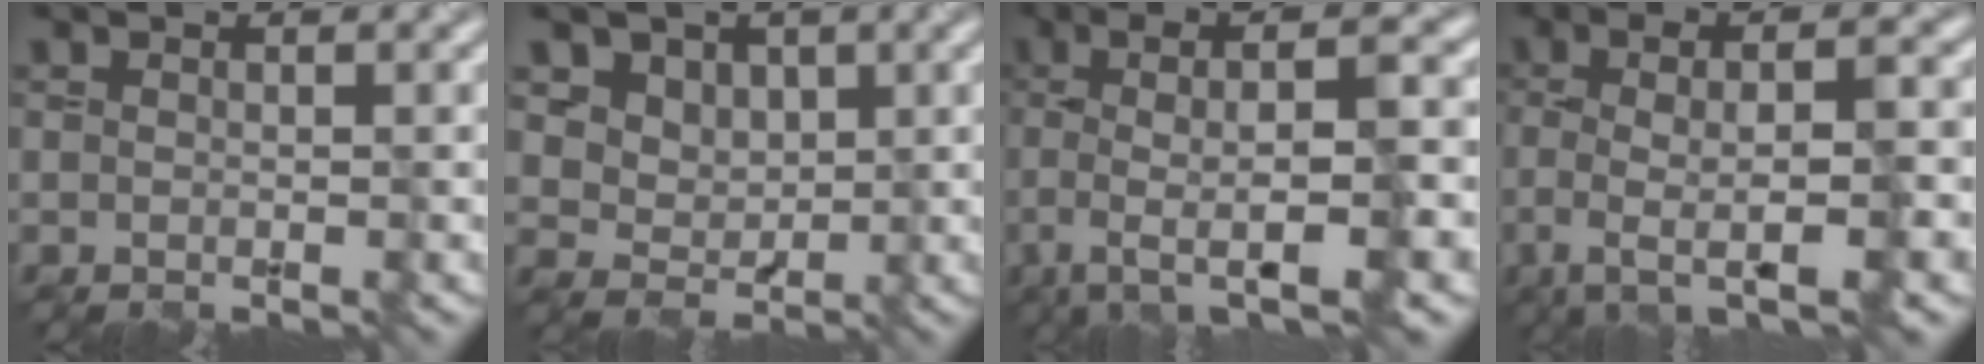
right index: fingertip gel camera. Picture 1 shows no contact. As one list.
[{"total": 4.4, "force": [2.2, 3.5, 1.5], "torque": [-0.047, -0.011, 0.054]}, {"total": 8.8, "force": [-0.9, 2.0, 8.5], "torque": [-0.112, 0.005, -0.016]}, {"total": 7.4, "force": [-1.4, 1.7, 7.0], "torque": [-0.097, -0.003, -0.024]}]